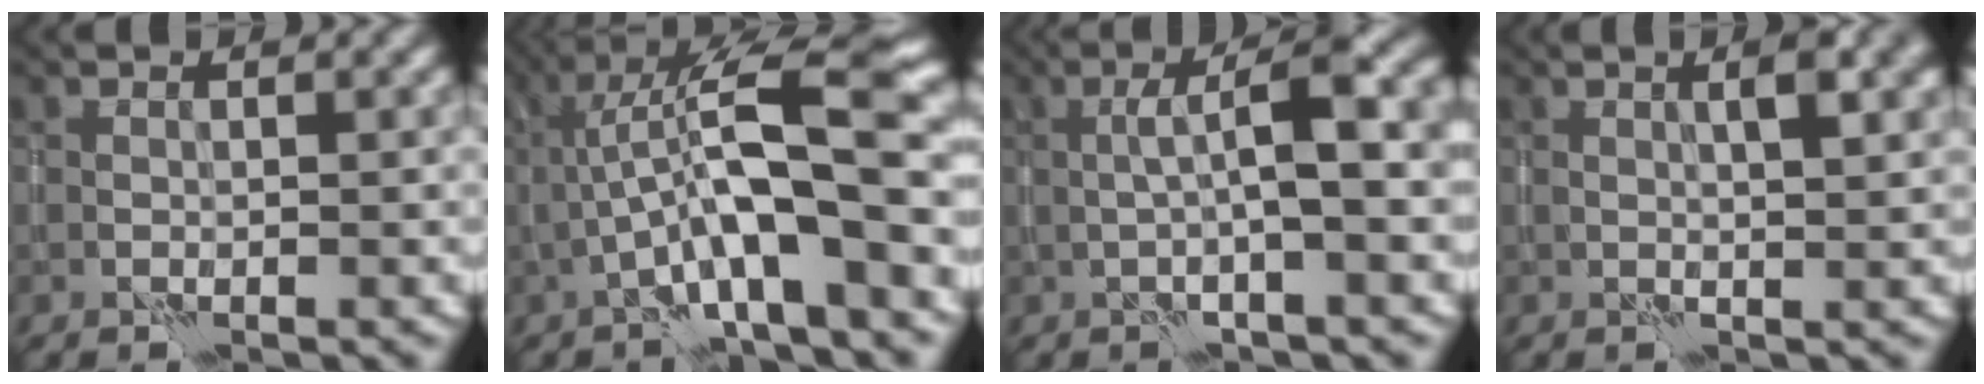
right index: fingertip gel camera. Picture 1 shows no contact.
{"total": 11.0, "force": [-1.2, 2.6, 10.6], "torque": [-0.183, 0.028, -0.022]}
{"total": 6.4, "force": [0.5, 1.2, 6.3], "torque": [-0.101, 0.017, 0.004]}
{"total": 3.8, "force": [1.2, 1.1, 3.5], "torque": [-0.040, 0.012, 0.011]}